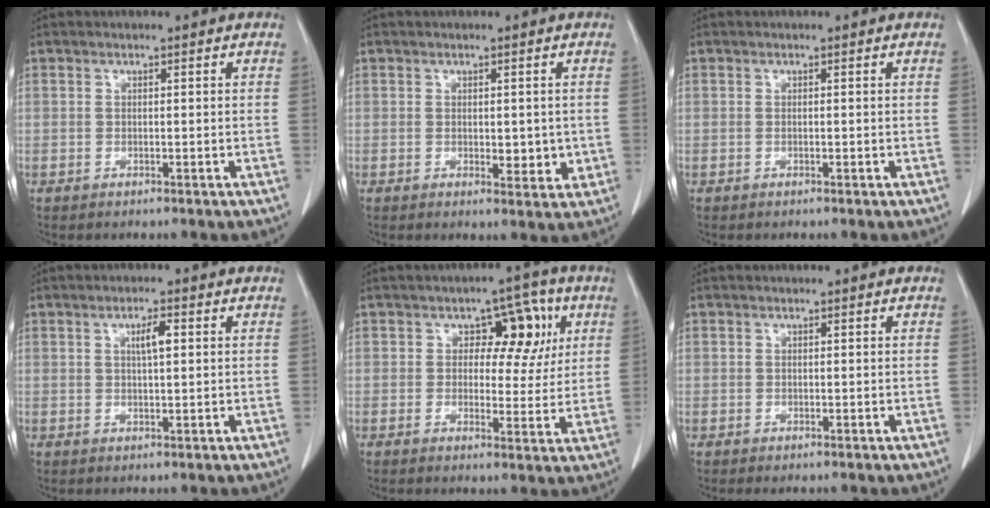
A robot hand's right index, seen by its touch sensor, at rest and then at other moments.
{"total": 3.6, "force": [-0.1, 1.8, 3.1], "torque": [-0.034, -0.008, 0.004]}
{"total": 0.0}
{"total": 2.9, "force": [0.9, 0.5, 2.7], "torque": [-0.047, 0.001, 0.015]}
{"total": 7.6, "force": [2.4, 4.6, 5.6], "torque": [-0.053, 0.019, 0.031]}
{"total": 0.0}